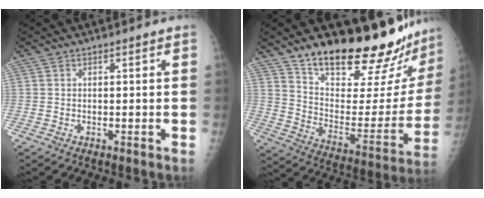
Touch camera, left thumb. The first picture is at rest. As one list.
[{"total": 26.4, "force": [21.9, 7.3, 12.8], "torque": [-0.153, -0.132, 0.319]}]